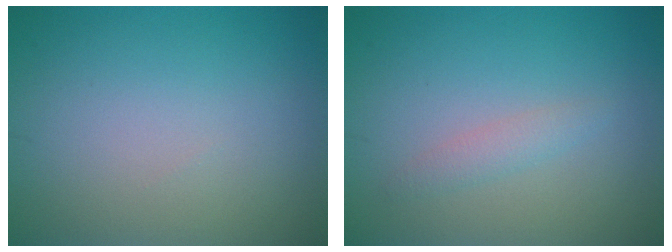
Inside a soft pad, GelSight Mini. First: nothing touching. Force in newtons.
{"total": 1.3, "press": 1.3, "slide": 0.0}